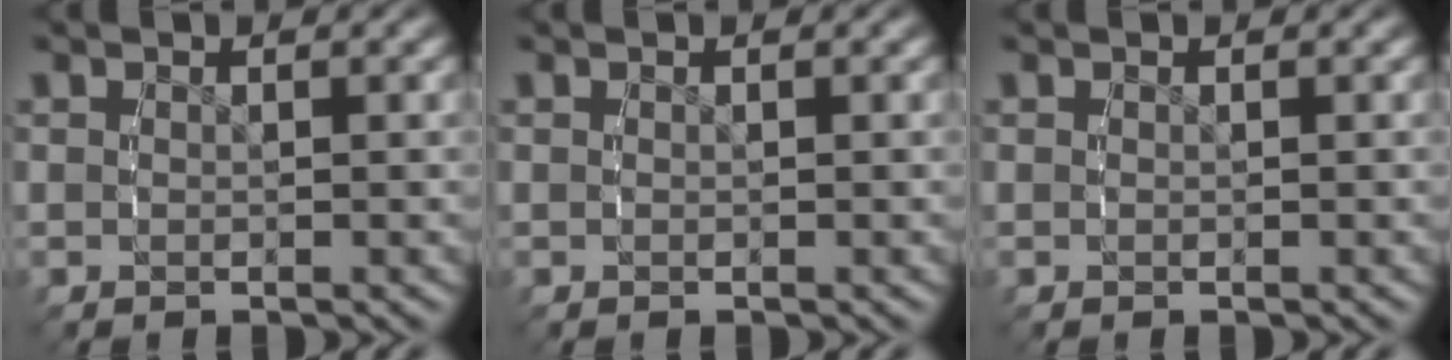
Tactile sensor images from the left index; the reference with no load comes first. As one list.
[{"total": 0.0}, {"total": 0.0}]